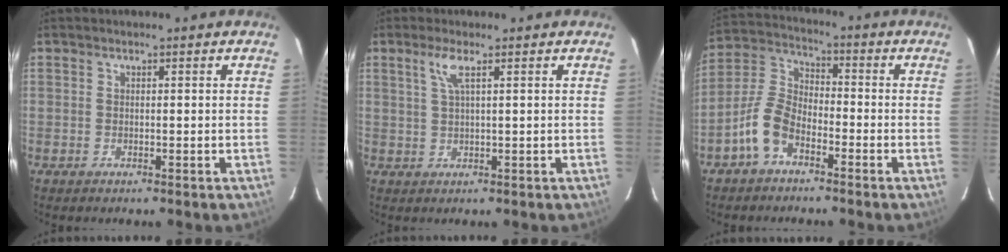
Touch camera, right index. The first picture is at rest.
{"total": 3.0, "force": [1.5, -0.1, 2.6], "torque": [-0.054, 0.002, 0.031]}
{"total": 8.4, "force": [-5.0, 4.3, 5.2], "torque": [-0.119, 0.019, -0.104]}